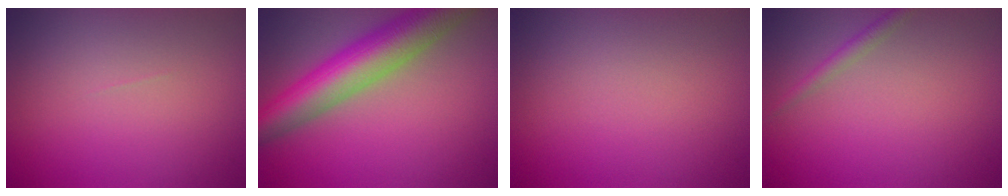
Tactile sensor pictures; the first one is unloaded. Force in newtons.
{"total": 8.8, "press": 8.8, "slide": 0.2}
{"total": 0.0}
{"total": 1.3, "press": 1.3, "slide": 0.0}